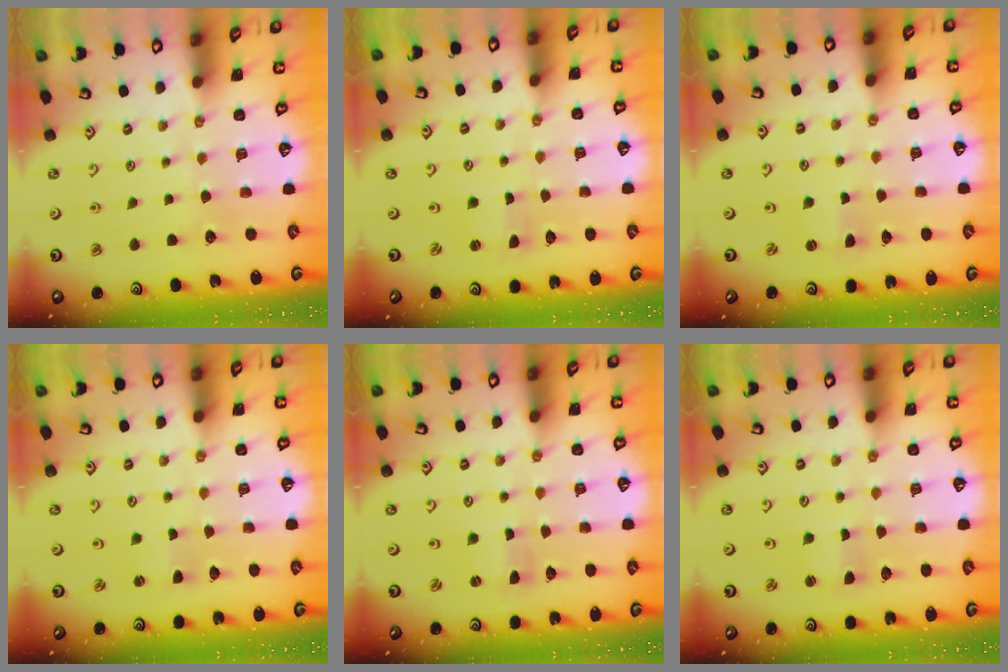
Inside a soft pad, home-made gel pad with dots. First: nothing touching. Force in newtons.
{"total": 1.0, "press": 1.0, "slide": 0.1}
{"total": 2.0, "press": 2.0, "slide": 0.3}
{"total": 1.6, "press": 1.6, "slide": 0.3}
{"total": 0.7, "press": 0.7, "slide": 0.1}
{"total": 1.6, "press": 1.6, "slide": 0.3}